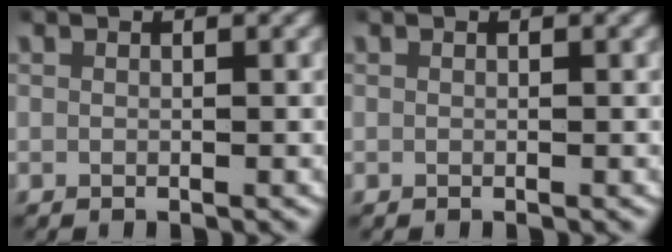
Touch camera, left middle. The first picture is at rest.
{"total": 0.0}